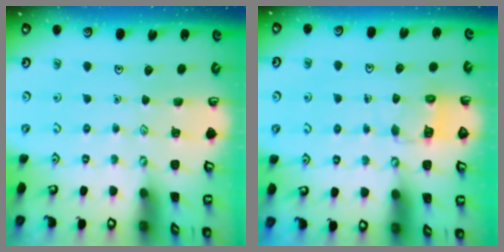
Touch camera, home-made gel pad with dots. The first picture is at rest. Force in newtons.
{"total": 6.3, "press": 6.3, "slide": 0.6}